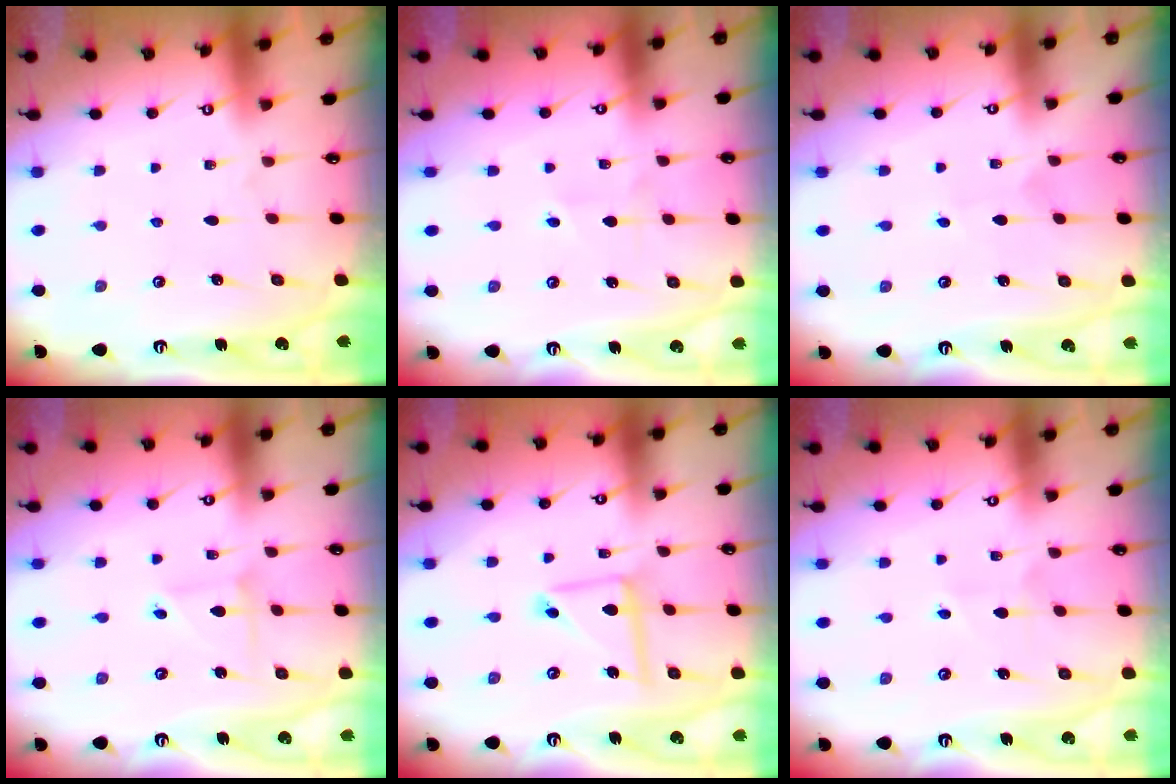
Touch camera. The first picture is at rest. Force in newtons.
{"total": 1.5, "press": 1.5, "slide": 0.2}
{"total": 2.2, "press": 2.2, "slide": 0.2}
{"total": 2.6, "press": 2.6, "slide": 0.3}
{"total": 8.4, "press": 8.4, "slide": 0.8}
{"total": 2.6, "press": 2.6, "slide": 0.3}